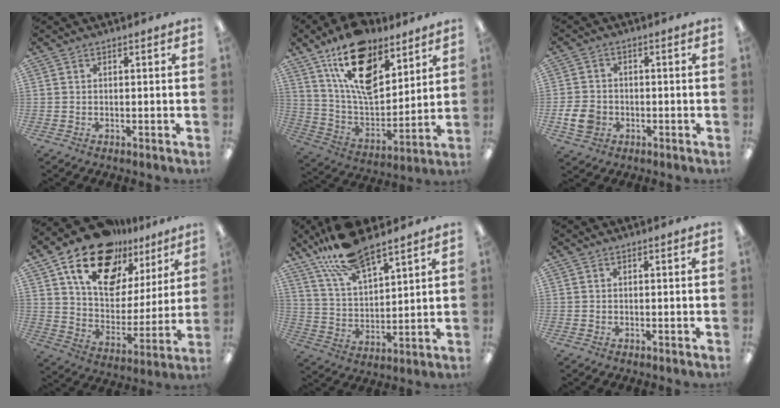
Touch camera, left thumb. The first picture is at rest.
{"total": 19.0, "force": [12.4, 9.7, 10.6], "torque": [-0.185, -0.067, 0.222]}
{"total": 6.2, "force": [-1.7, 4.9, 3.2], "torque": [-0.070, 0.003, -0.033]}
{"total": 20.4, "force": [13.4, 11.4, 10.3], "torque": [-0.177, -0.074, 0.240]}
{"total": 15.0, "force": [11.9, 4.5, 7.9], "torque": [-0.168, -0.053, 0.216]}
{"total": 0.0}